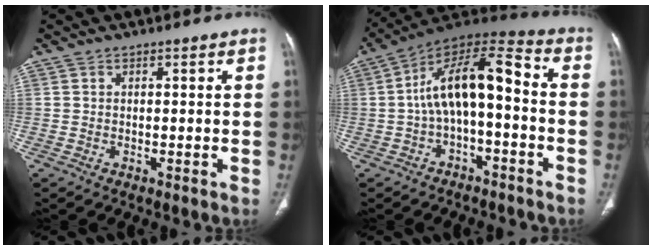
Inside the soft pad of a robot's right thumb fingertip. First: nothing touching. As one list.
[{"total": 14.1, "force": [-1.4, 6.2, 12.6], "torque": [-0.209, 0.066, -0.033]}]